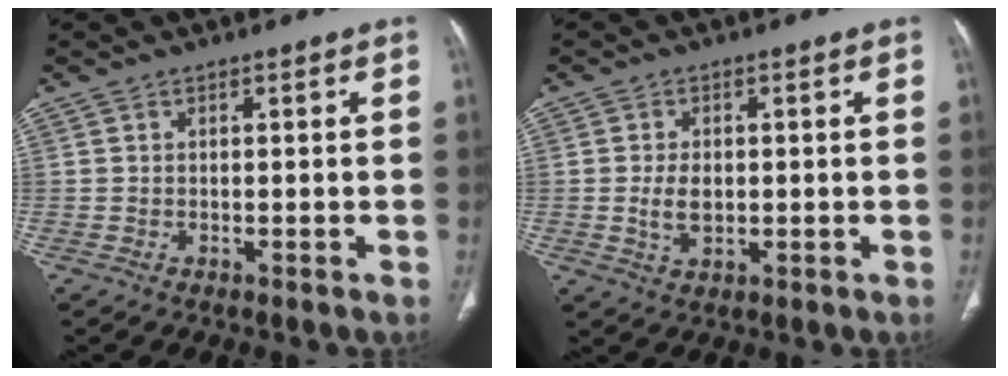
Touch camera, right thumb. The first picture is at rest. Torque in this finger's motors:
{"motor_torque": [2.60, 2.42, 0.72, -0.58, 0.02]}